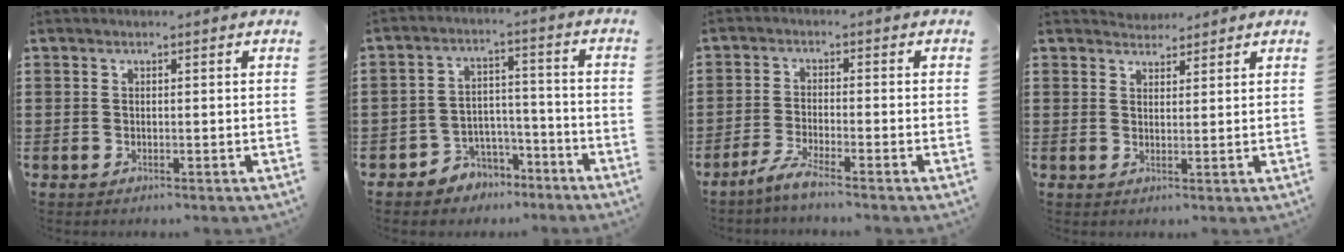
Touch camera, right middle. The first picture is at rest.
{"total": 4.8, "force": [-4.0, 2.7, 0.1], "torque": [-0.014, 0.013, -0.082]}
{"total": 3.7, "force": [-3.0, -0.2, 2.1], "torque": [-0.056, -0.009, -0.062]}
{"total": 2.4, "force": [2.4, 0.4, -0.4], "torque": [-0.002, -0.002, 0.047]}